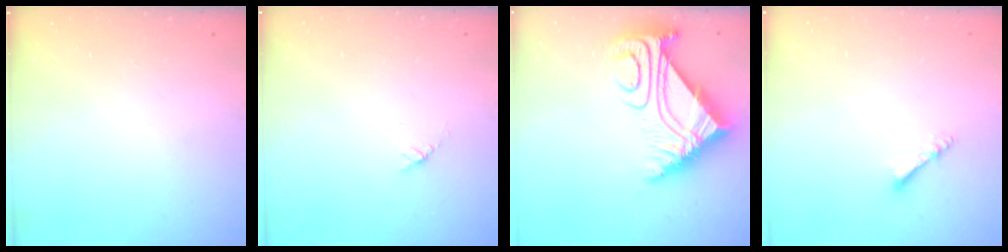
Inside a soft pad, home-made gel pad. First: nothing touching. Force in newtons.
{"total": 2.7, "press": 2.6, "slide": 0.4}
{"total": 11.0, "press": 10.9, "slide": 1.0}
{"total": 2.9, "press": 2.8, "slide": 0.4}